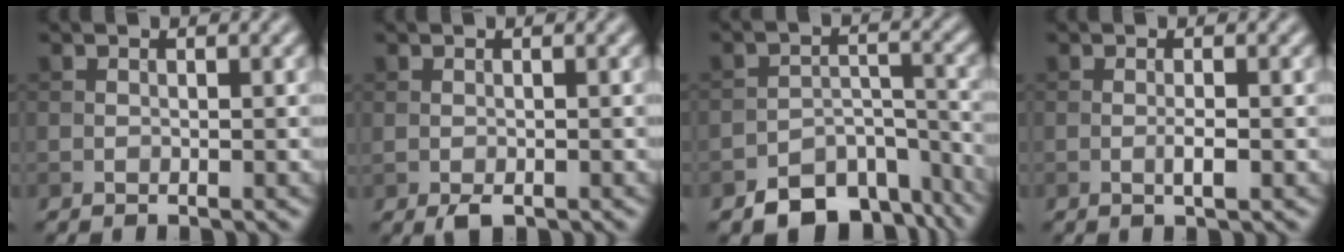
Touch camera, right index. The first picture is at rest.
{"total": 1.6, "force": [-0.9, 0.7, 1.1], "torque": [-0.024, -0.006, -0.015]}
{"total": 7.8, "force": [-6.0, 4.0, 3.0], "torque": [-0.035, -0.015, -0.093]}
{"total": 1.3, "force": [-0.3, 0.1, 1.3], "torque": [-0.024, -0.001, -0.008]}